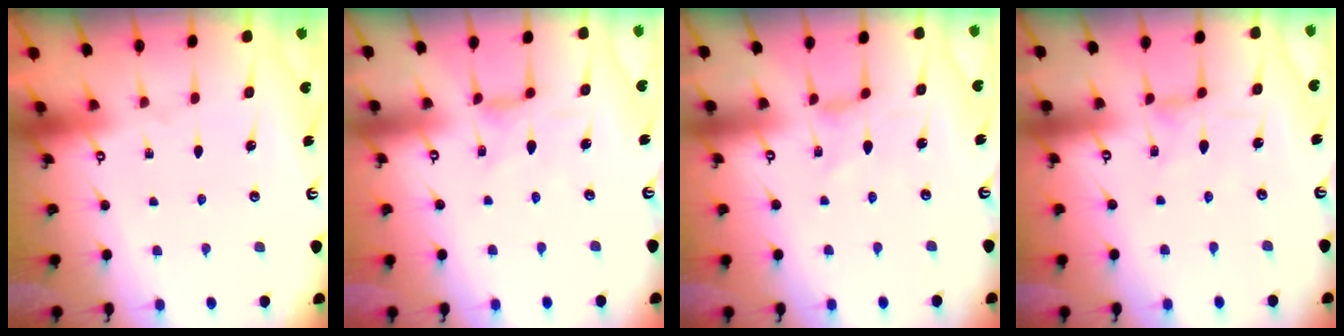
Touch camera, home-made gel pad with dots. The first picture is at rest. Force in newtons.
{"total": 0.8, "press": 0.7, "slide": 0.2}
{"total": 0.0}
{"total": 0.0}